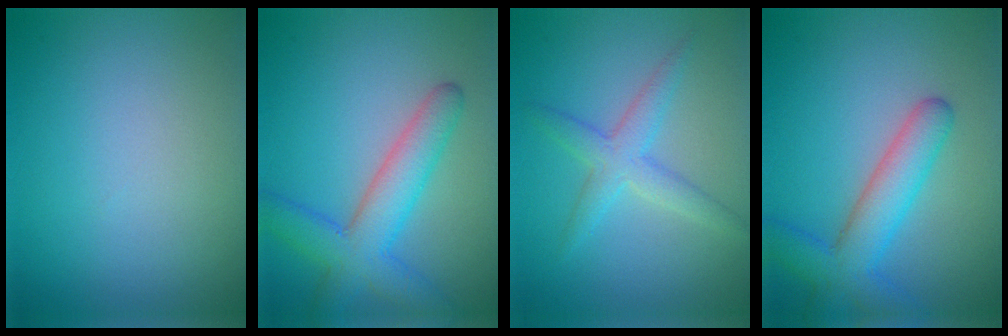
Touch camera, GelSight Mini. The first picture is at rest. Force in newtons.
{"total": 5.5, "press": 5.5, "slide": 0.2}
{"total": 2.9, "press": 2.9, "slide": 0.0}
{"total": 4.9, "press": 4.9, "slide": 0.3}